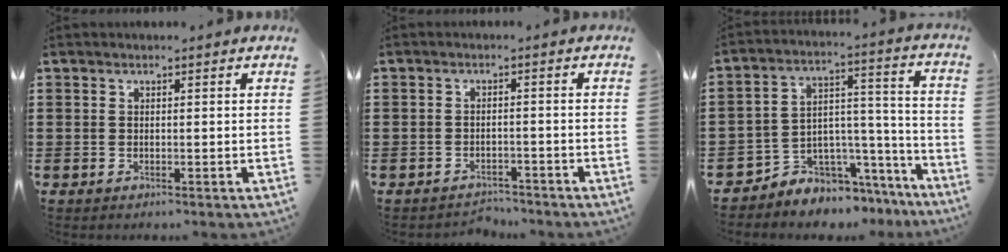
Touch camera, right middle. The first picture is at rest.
{"total": 2.3, "force": [-2.2, 0.5, -0.4], "torque": [-0.002, 0.000, -0.051]}
{"total": 5.1, "force": [-4.4, 2.5, -0.5], "torque": [-0.002, 0.000, -0.087]}